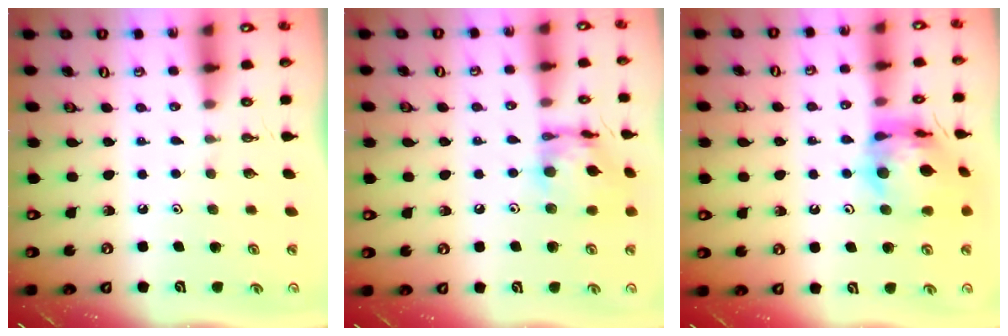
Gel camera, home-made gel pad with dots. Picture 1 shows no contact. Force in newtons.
{"total": 13.4, "press": 13.4, "slide": 1.3}
{"total": 13.5, "press": 13.4, "slide": 1.6}